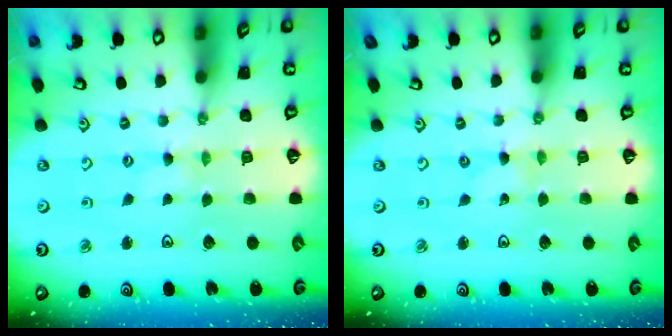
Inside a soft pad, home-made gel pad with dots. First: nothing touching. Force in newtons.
{"total": 0.0}